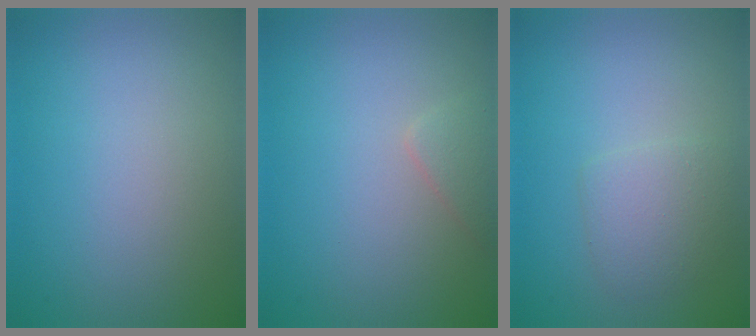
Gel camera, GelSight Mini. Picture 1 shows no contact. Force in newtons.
{"total": 1.3, "press": 1.3, "slide": 0.1}
{"total": 2.3, "press": 2.3, "slide": 0.0}